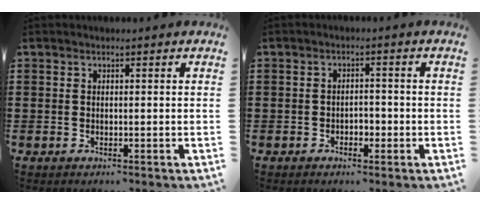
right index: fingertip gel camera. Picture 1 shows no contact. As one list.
[{"total": 1.8, "force": [-0.9, 1.2, 1.0], "torque": [-0.023, 0.003, -0.020]}]